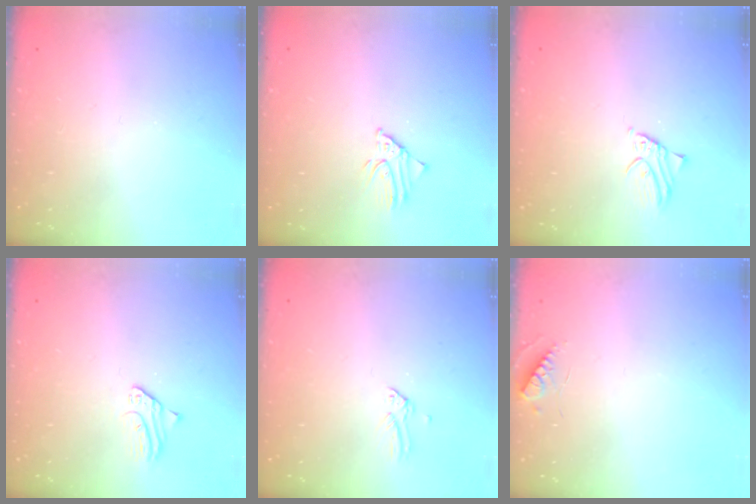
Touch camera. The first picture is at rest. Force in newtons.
{"total": 2.5, "press": 2.5, "slide": 0.2}
{"total": 1.9, "press": 1.9, "slide": 0.1}
{"total": 1.9, "press": 1.9, "slide": 0.3}
{"total": 0.0}
{"total": 5.2, "press": 5.2, "slide": 0.5}